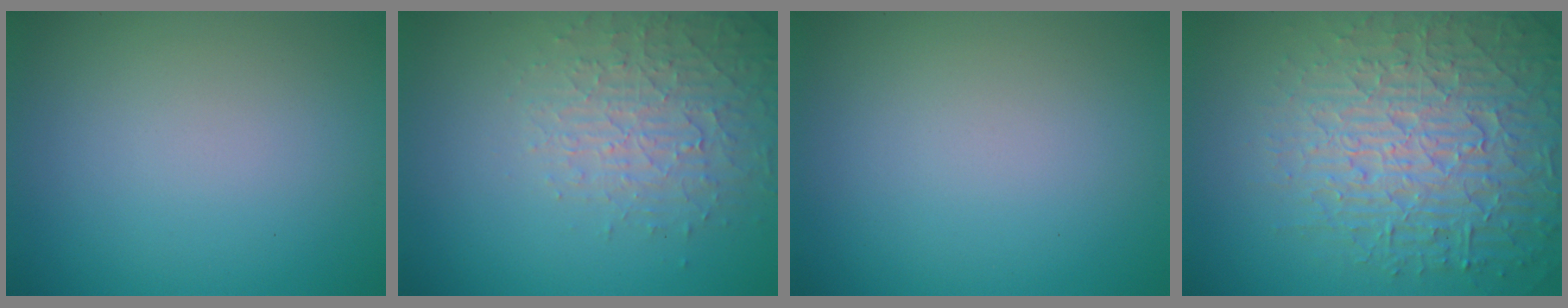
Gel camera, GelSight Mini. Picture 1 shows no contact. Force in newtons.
{"total": 4.1, "press": 4.0, "slide": 0.9}
{"total": 0.0}
{"total": 6.4, "press": 6.2, "slide": 1.7}